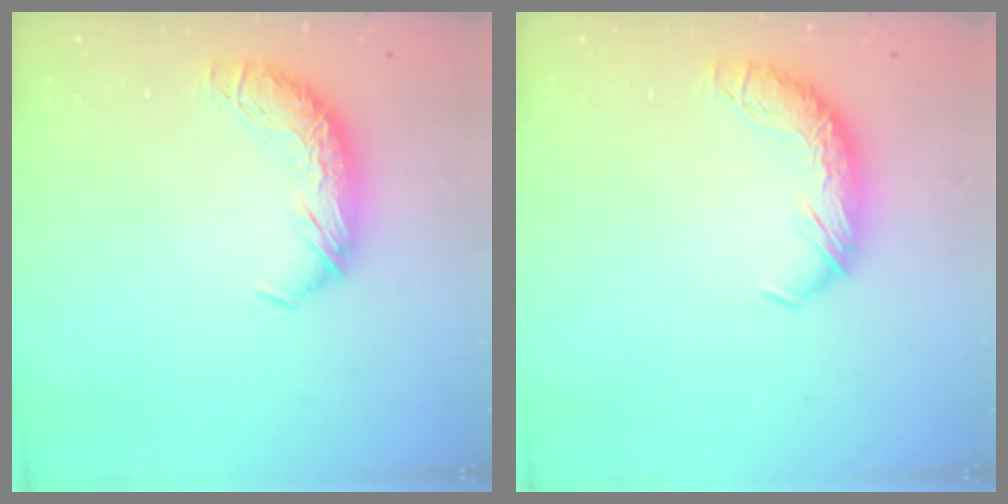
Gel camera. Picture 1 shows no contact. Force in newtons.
{"total": 0.0}